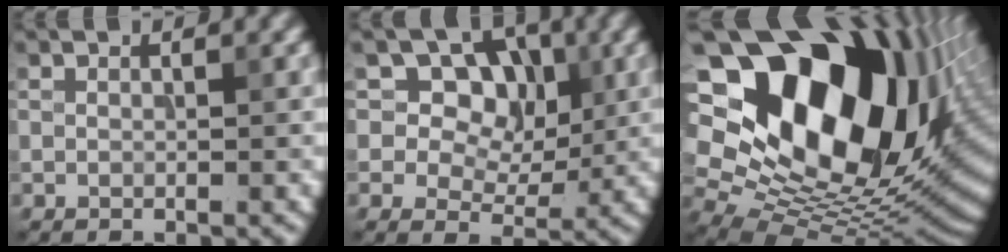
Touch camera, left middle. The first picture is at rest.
{"total": 7.4, "force": [2.8, 5.6, 4.0], "torque": [-0.061, 0.008, 0.028]}
{"total": 21.6, "force": [7.2, 13.4, 15.3], "torque": [-0.259, 0.018, 0.151]}